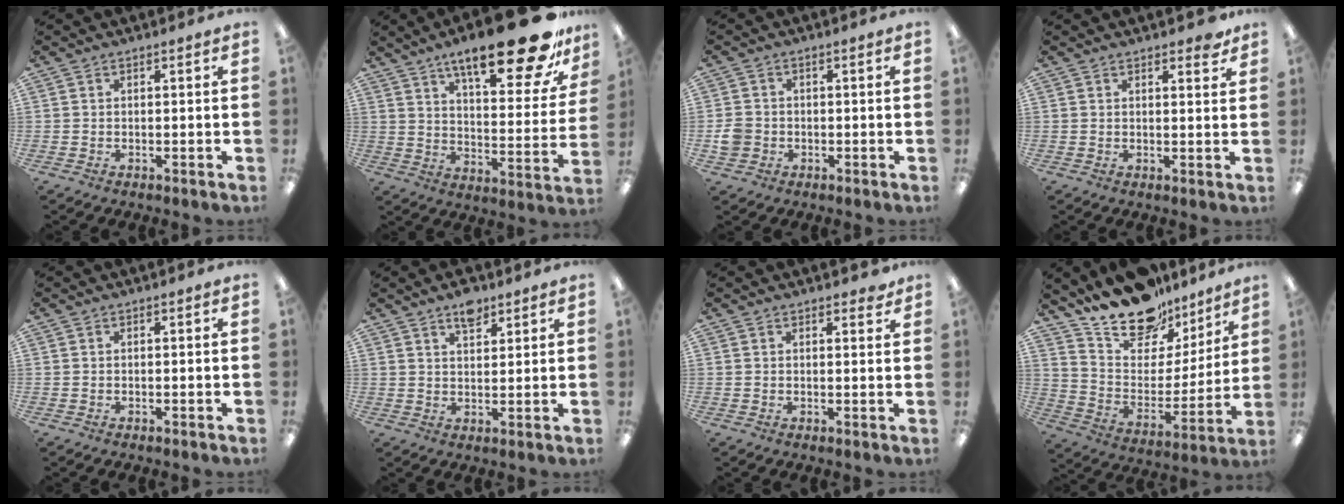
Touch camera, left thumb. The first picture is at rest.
{"total": 23.5, "force": [15.8, 6.3, 16.2], "torque": [-0.241, -0.101, 0.251]}
{"total": 3.6, "force": [-0.8, 3.3, 1.2], "torque": [-0.020, 0.007, -0.013]}
{"total": 2.3, "force": [2.0, 0.8, 0.9], "torque": [0.004, -0.010, 0.031]}
{"total": 0.0}
{"total": 5.1, "force": [4.0, 2.0, 2.5], "torque": [-0.033, -0.022, 0.068]}
{"total": 1.6, "force": [1.3, 0.7, 0.5], "torque": [0.006, -0.006, 0.021]}
{"total": 17.5, "force": [15.2, 7.4, 4.4], "torque": [-0.090, -0.126, 0.273]}